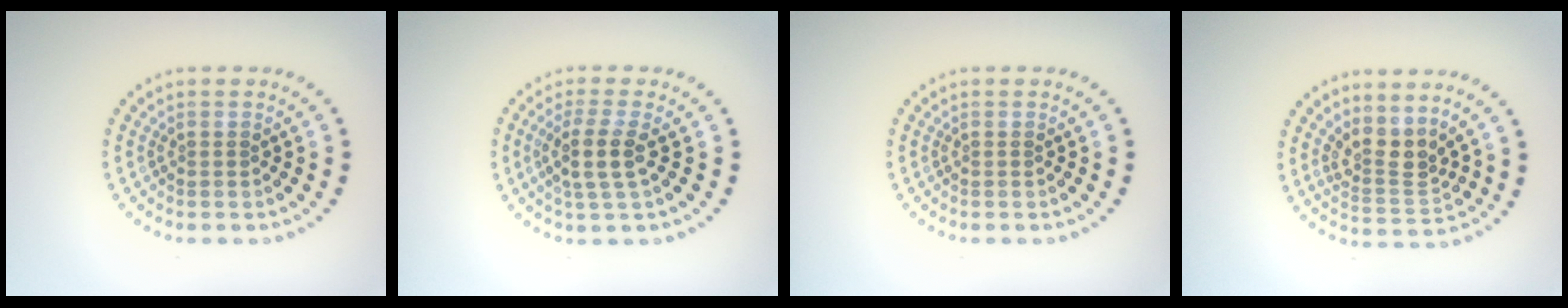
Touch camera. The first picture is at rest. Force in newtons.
{"total": 2.9, "press": 2.4, "slide": 1.6}
{"total": 0.0}
{"total": 3.0, "press": 2.3, "slide": 2.0}